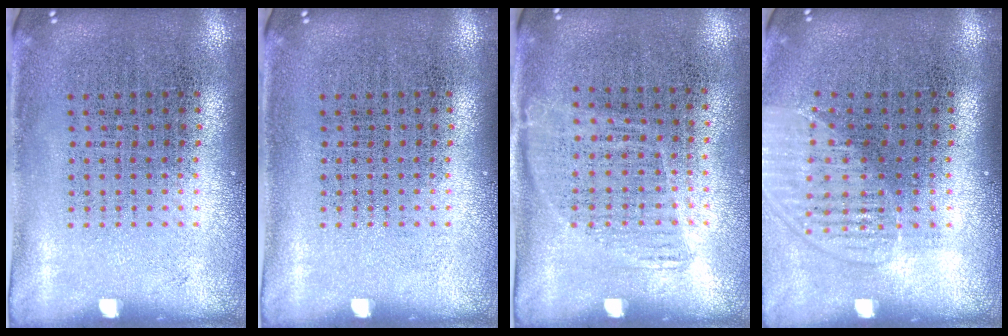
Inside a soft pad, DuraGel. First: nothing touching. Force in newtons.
{"total": 0.0}
{"total": 1.1, "press": 0.9, "slide": 0.7}
{"total": 1.4, "press": 1.2, "slide": 0.7}